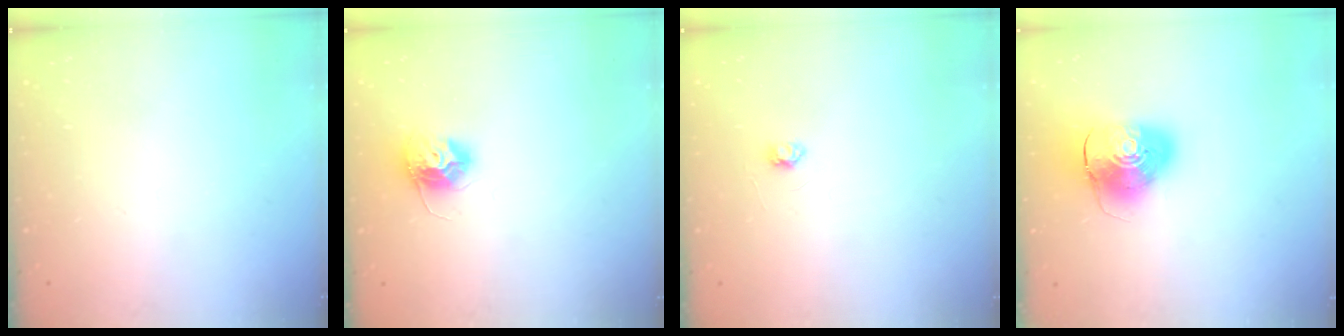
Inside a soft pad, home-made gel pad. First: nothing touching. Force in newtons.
{"total": 10.7, "press": 10.7, "slide": 0.7}
{"total": 2.6, "press": 2.6, "slide": 0.3}
{"total": 10.8, "press": 10.6, "slide": 1.9}